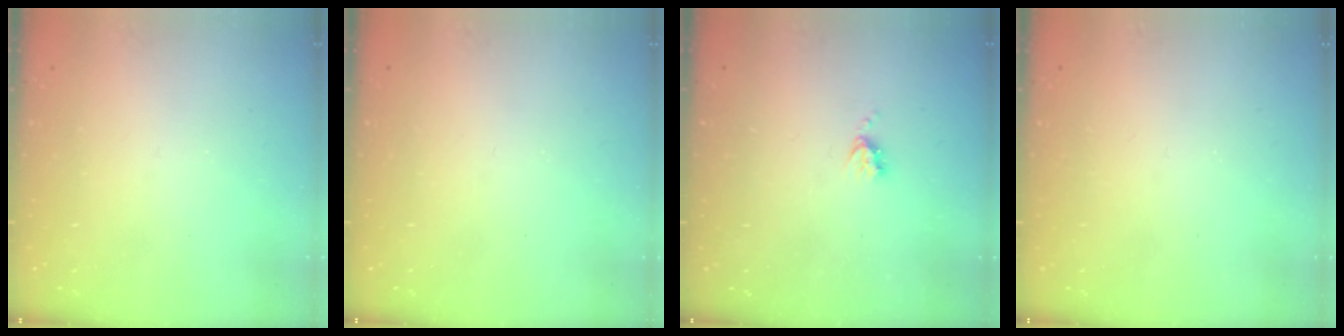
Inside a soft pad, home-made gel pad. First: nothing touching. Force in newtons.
{"total": 0.0}
{"total": 3.7, "press": 3.6, "slide": 0.5}
{"total": 0.0}